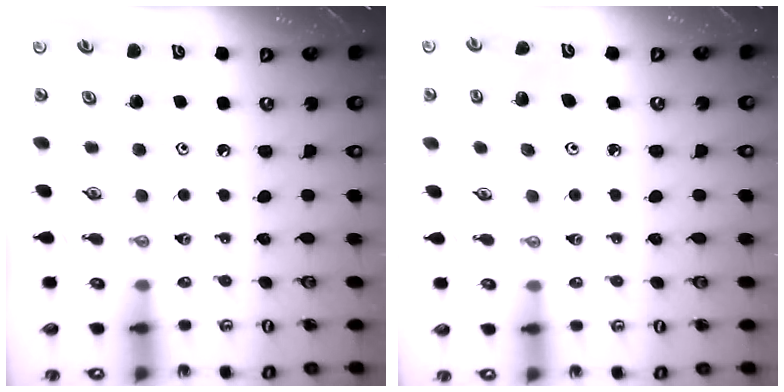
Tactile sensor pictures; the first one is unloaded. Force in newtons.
{"total": 5.6, "press": 5.3, "slide": 2.0}